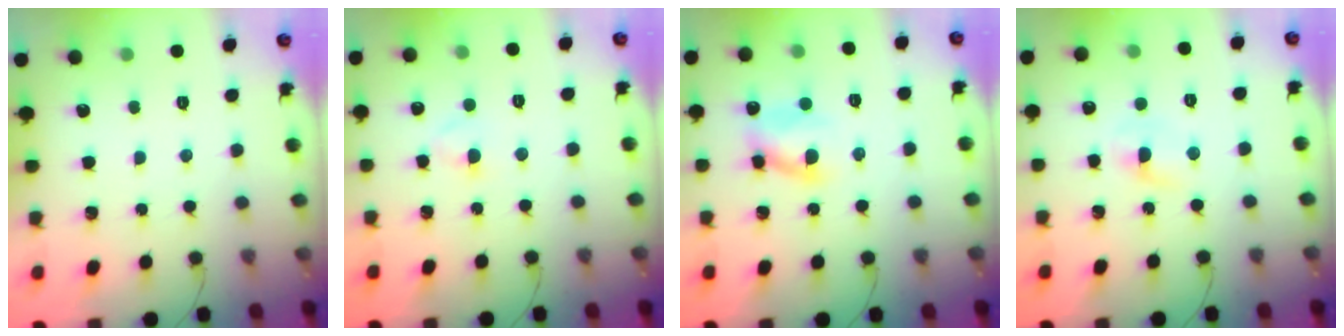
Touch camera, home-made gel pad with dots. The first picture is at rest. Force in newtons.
{"total": 2.5, "press": 2.3, "slide": 1.0}
{"total": 7.9, "press": 7.9, "slide": 0.7}
{"total": 2.4, "press": 2.2, "slide": 1.0}